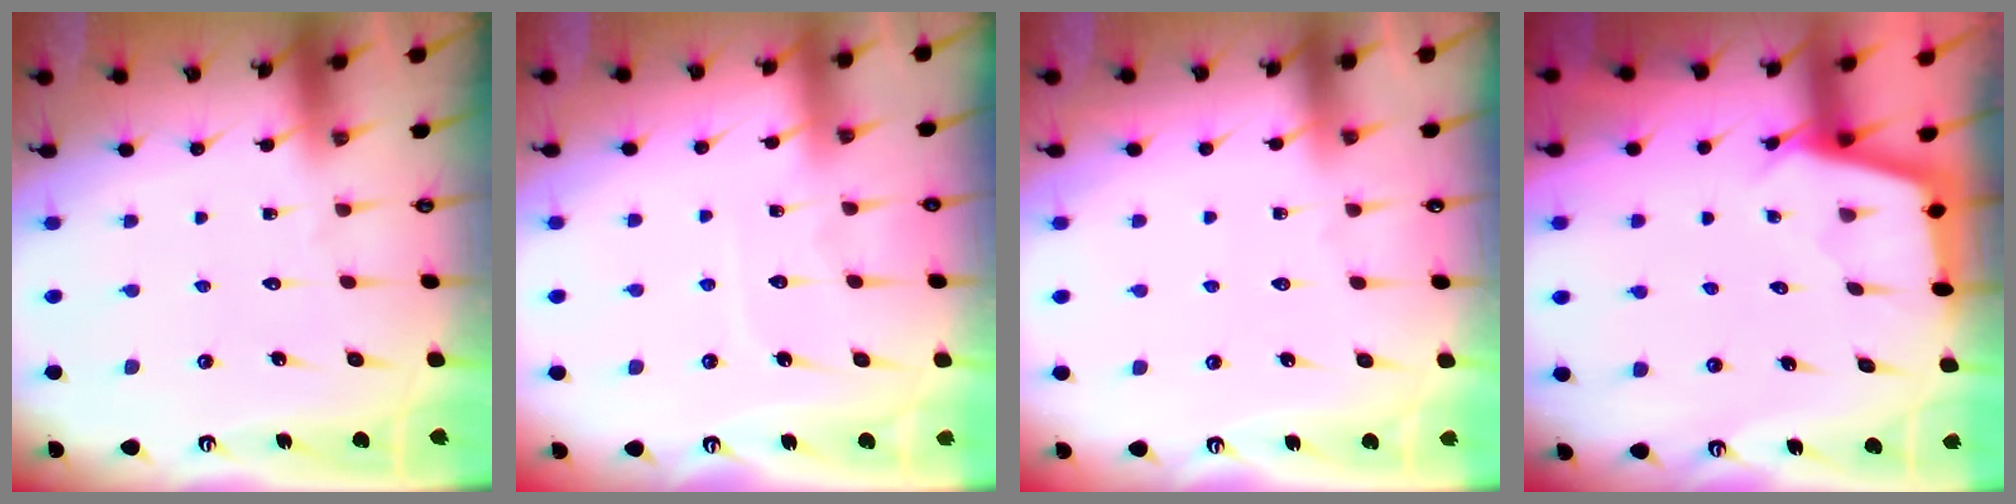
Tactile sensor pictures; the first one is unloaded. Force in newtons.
{"total": 4.4, "press": 4.4, "slide": 0.4}
{"total": 2.6, "press": 2.5, "slide": 0.5}
{"total": 2.9, "press": 2.8, "slide": 0.3}